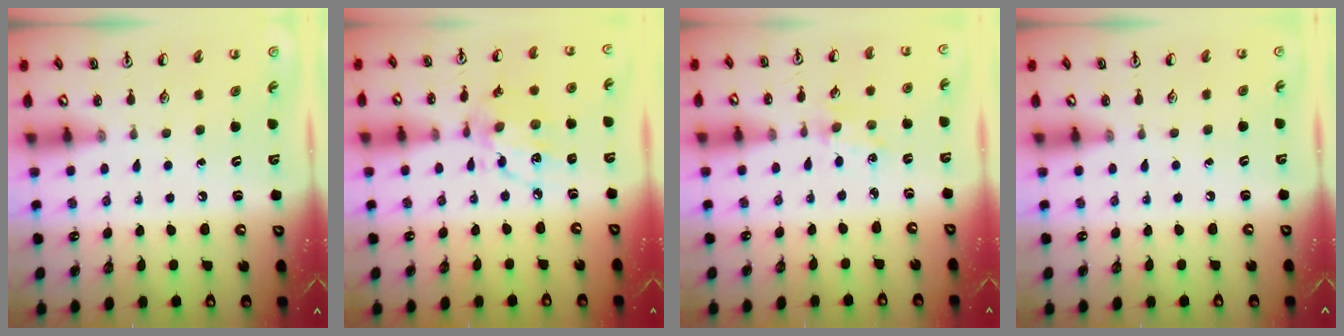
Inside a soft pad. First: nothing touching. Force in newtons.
{"total": 10.3, "press": 10.3, "slide": 0.6}
{"total": 0.9, "press": 0.9, "slide": 0.2}
{"total": 0.0}